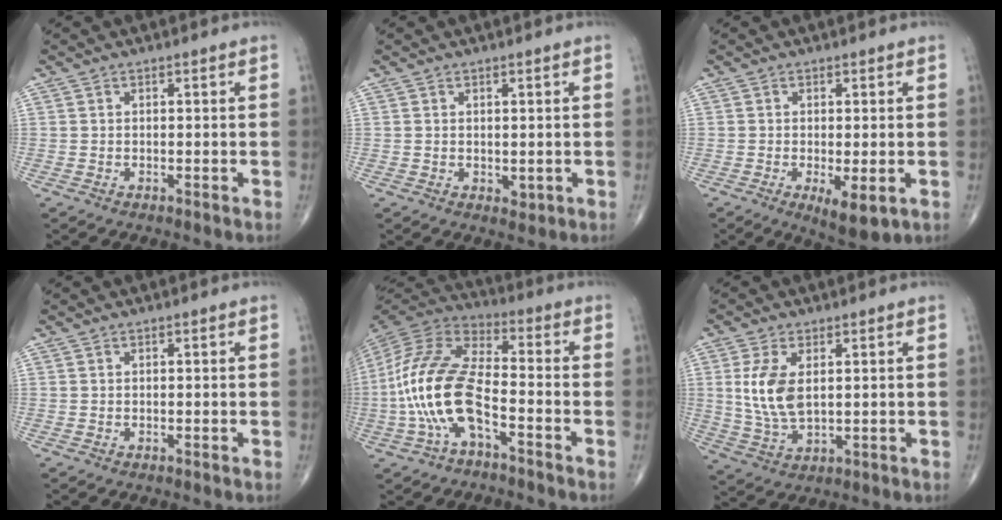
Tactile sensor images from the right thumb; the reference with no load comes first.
{"total": 1.5, "force": [0.2, 1.1, 1.0], "torque": [-0.015, -0.006, 0.009]}
{"total": 6.1, "force": [-1.7, 2.1, 5.4], "torque": [-0.087, -0.018, -0.021]}
{"total": 0.0}
{"total": 16.6, "force": [-4.9, 7.2, 14.1], "torque": [-0.301, 0.040, -0.097]}
{"total": 8.7, "force": [1.7, 4.5, 7.3], "torque": [-0.154, -0.012, 0.042]}